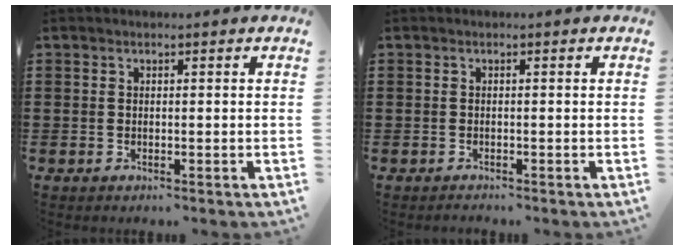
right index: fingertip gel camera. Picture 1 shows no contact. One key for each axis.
{"total": 0.6, "fx": -0.6, "fy": 0.2, "fz": -0.1, "tx": 0.001, "ty": 0.002, "tz": -0.014}